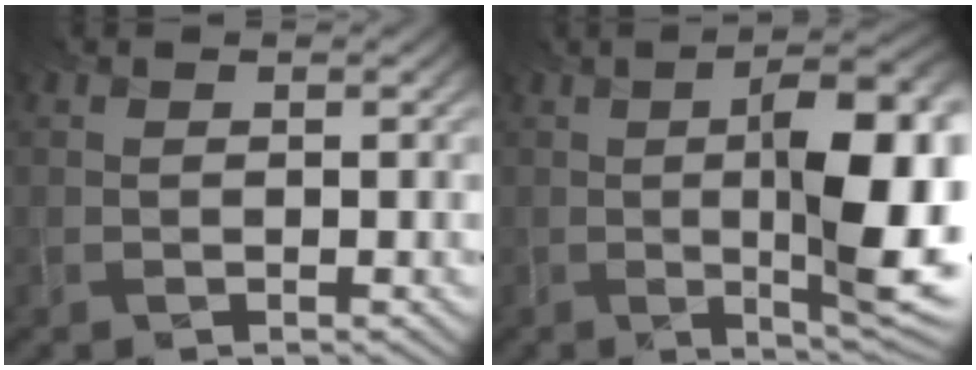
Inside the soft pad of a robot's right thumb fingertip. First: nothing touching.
{"total": 13.0, "force": [-0.6, 2.8, 12.7], "torque": [-0.195, 0.002, 0.002]}